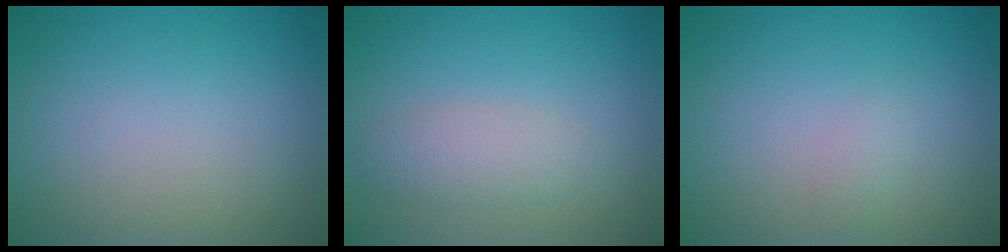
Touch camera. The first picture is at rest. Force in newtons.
{"total": 2.3, "press": 2.3, "slide": 0.1}
{"total": 0.8, "press": 0.8, "slide": 0.0}